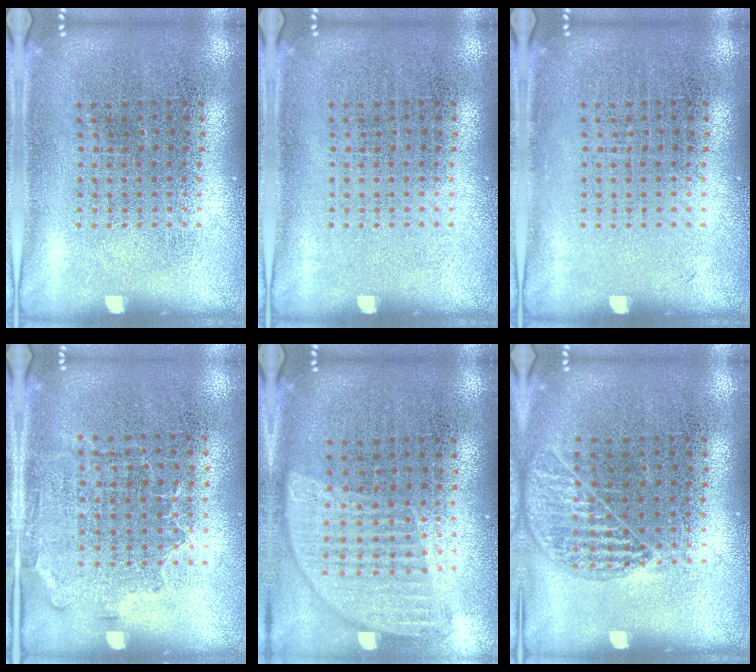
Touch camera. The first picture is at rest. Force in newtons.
{"total": 0.0}
{"total": 0.0}
{"total": 1.4, "press": 1.1, "slide": 0.9}
{"total": 1.0, "press": 1.0, "slide": 0.1}
{"total": 1.0, "press": 1.0, "slide": 0.3}